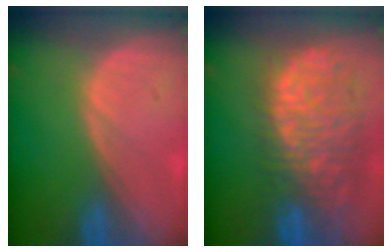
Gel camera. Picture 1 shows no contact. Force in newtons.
{"total": 13.1, "press": 10.8, "slide": 7.3}